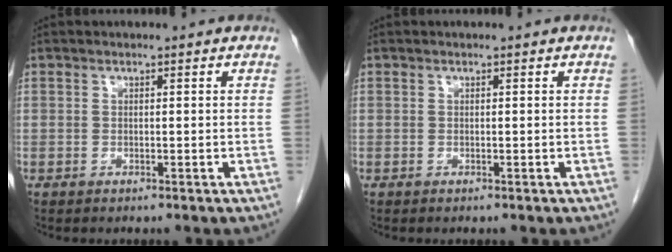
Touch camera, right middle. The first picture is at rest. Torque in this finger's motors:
{"motor_torque": [0.26, 0.30, 0.00, 0.01]}